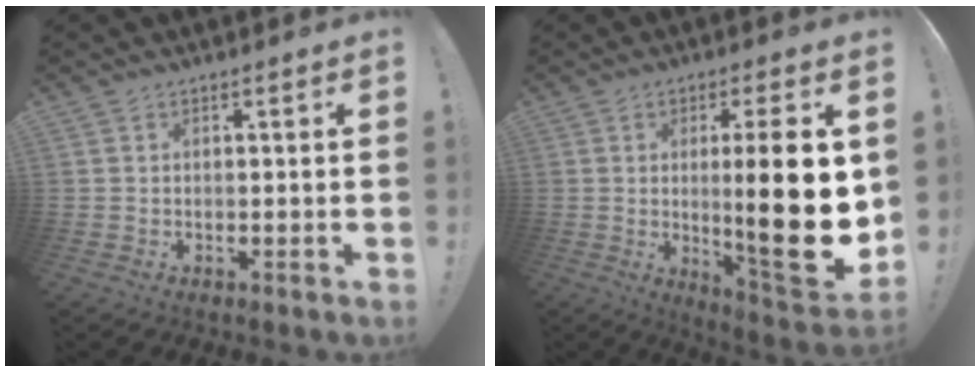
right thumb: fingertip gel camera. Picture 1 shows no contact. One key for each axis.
{"total": 19.8, "fx": 0.9, "fy": 3.1, "fz": 19.5, "tx": -0.296, "ty": -0.025, "tz": 0.011}